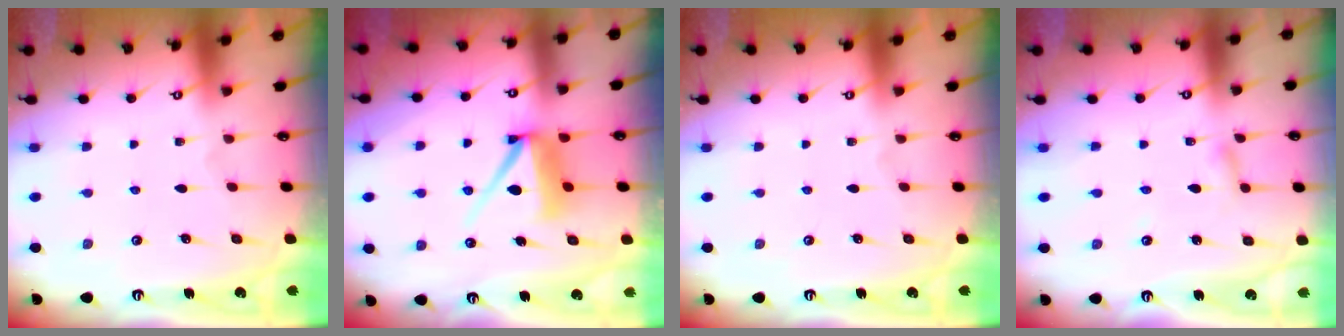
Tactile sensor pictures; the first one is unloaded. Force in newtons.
{"total": 9.4, "press": 9.4, "slide": 1.1}
{"total": 0.0}
{"total": 2.4, "press": 2.4, "slide": 0.2}